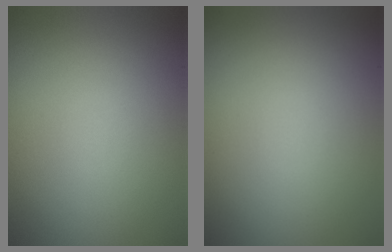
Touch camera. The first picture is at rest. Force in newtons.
{"total": 0.0}